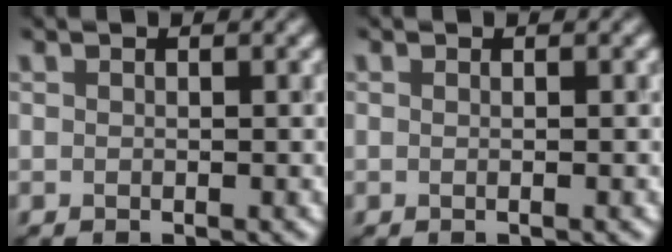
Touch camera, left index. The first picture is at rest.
{"total": 0.8, "force": [0.0, 0.3, 0.8], "torque": [-0.003, 0.005, -0.004]}